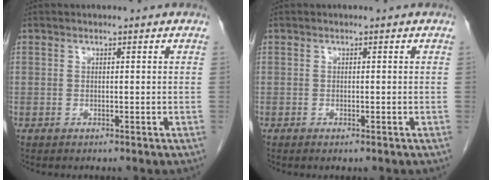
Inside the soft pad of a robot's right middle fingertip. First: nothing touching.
{"total": 0.7, "force": [-0.4, 0.1, 0.5], "torque": [-0.012, -0.002, -0.004]}